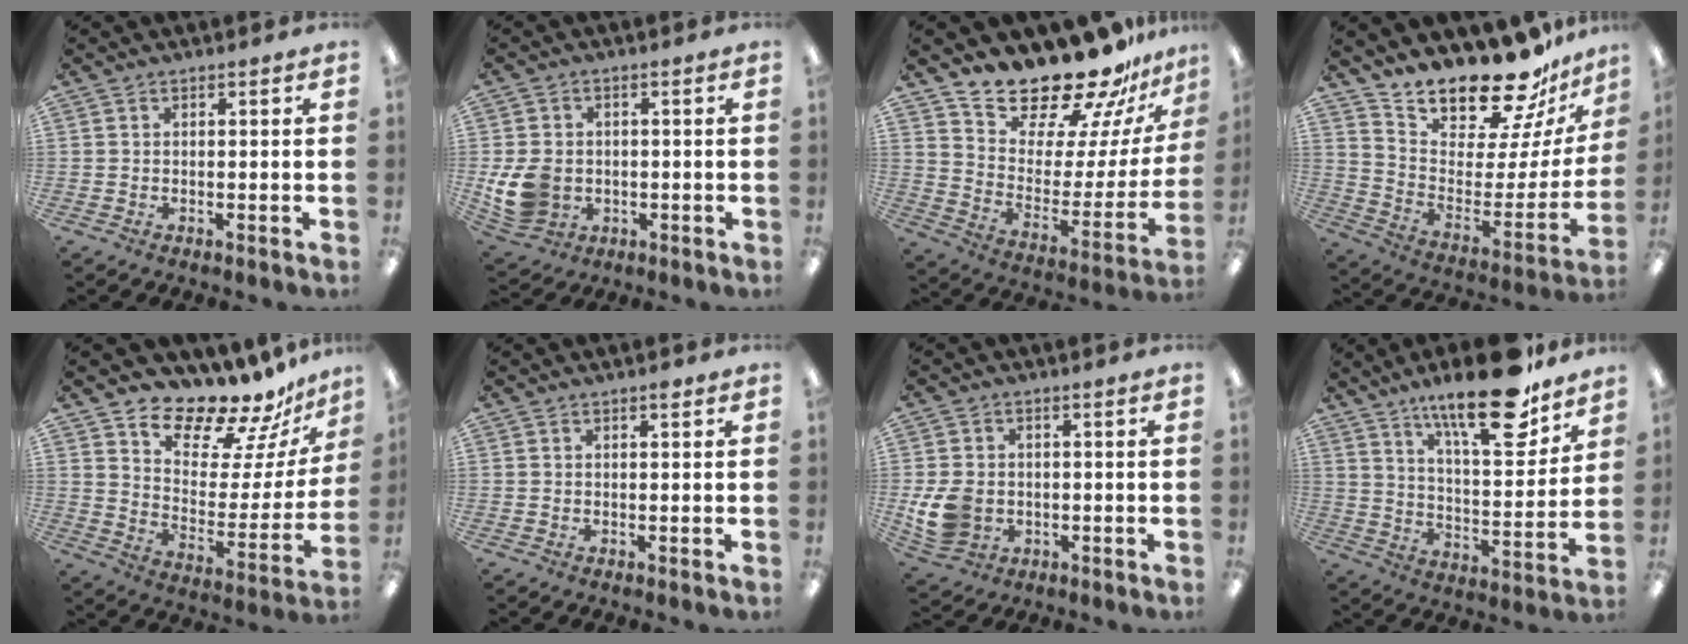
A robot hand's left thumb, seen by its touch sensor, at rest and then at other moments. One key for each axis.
{"total": 10.1, "fx": -1.3, "fy": 8.3, "fz": 5.6, "tx": -0.120, "ty": 0.010, "tz": -0.018}
{"total": 20.8, "fx": 19.4, "fy": 5.5, "fz": 5.4, "tx": -0.090, "ty": -0.172, "tz": 0.337}
{"total": 18.7, "fx": 17.4, "fy": 4.0, "fz": 5.4, "tx": -0.090, "ty": -0.159, "tz": 0.295}
{"total": 15.6, "fx": 14.1, "fy": 4.7, "fz": 4.8, "tx": -0.077, "ty": -0.129, "tz": 0.244}
{"total": 1.0, "fx": 0.6, "fy": 0.2, "fz": 0.7, "tx": -0.008, "ty": -0.001, "tz": 0.009}
{"total": 9.3, "fx": -1.2, "fy": 7.6, "fz": 5.2, "tx": -0.105, "ty": 0.009, "tz": -0.017}
{"total": 21.2, "fx": 15.1, "fy": 6.0, "fz": 13.5, "tx": -0.211, "ty": -0.095, "tz": 0.247}